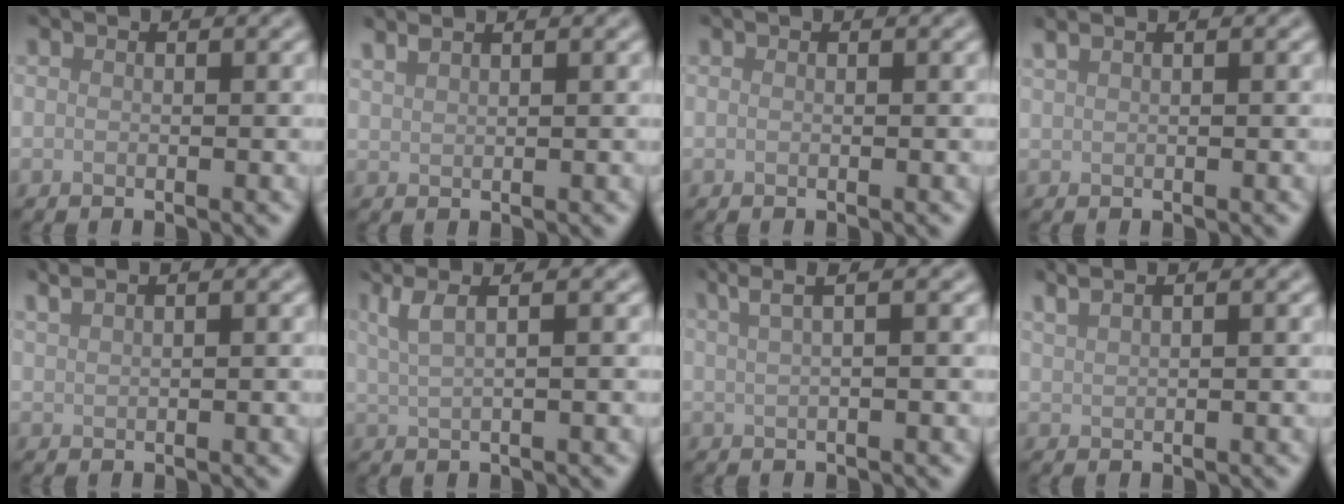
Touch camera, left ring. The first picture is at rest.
{"total": 1.6, "force": [1.4, 0.4, 0.7], "torque": [-0.010, 0.007, 0.023]}
{"total": 0.0}
{"total": 1.8, "force": [1.4, 0.6, 1.0], "torque": [-0.016, 0.004, 0.016]}
{"total": 2.7, "force": [2.2, 0.9, 1.4], "torque": [-0.013, 0.013, 0.017]}
{"total": 4.0, "force": [2.3, 1.3, 3.0], "torque": [-0.048, 0.019, 0.020]}
{"total": 4.1, "force": [2.4, 1.5, 2.9], "torque": [-0.032, 0.020, 0.012]}
{"total": 3.1, "force": [2.5, 1.0, 1.6], "torque": [-0.016, 0.016, 0.020]}